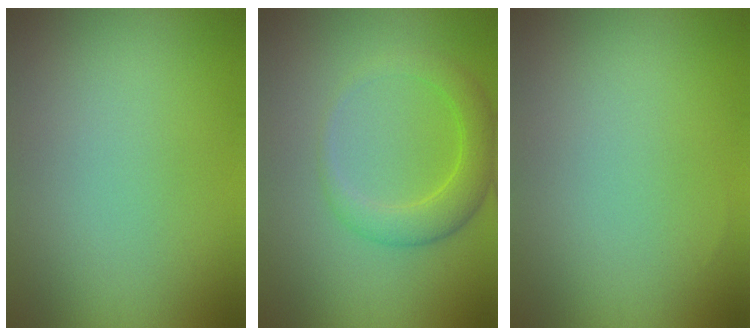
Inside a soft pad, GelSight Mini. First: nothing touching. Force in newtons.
{"total": 3.8, "press": 3.8, "slide": 0.1}
{"total": 0.0}